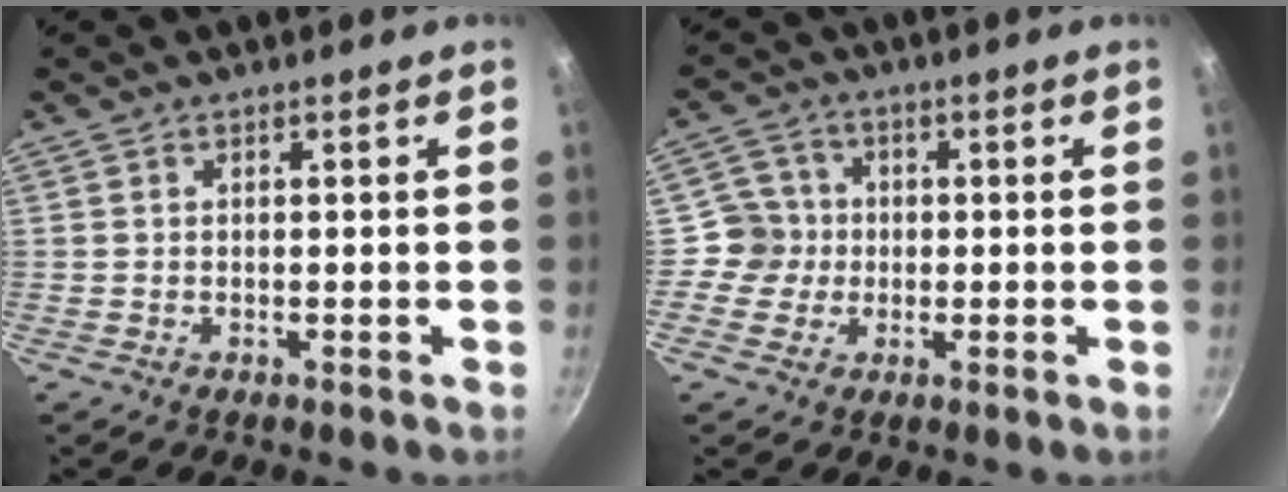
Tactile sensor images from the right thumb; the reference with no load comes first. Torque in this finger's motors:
{"motor_torque": [-0.04, -0.19, 0.61, -0.18, 0.02]}